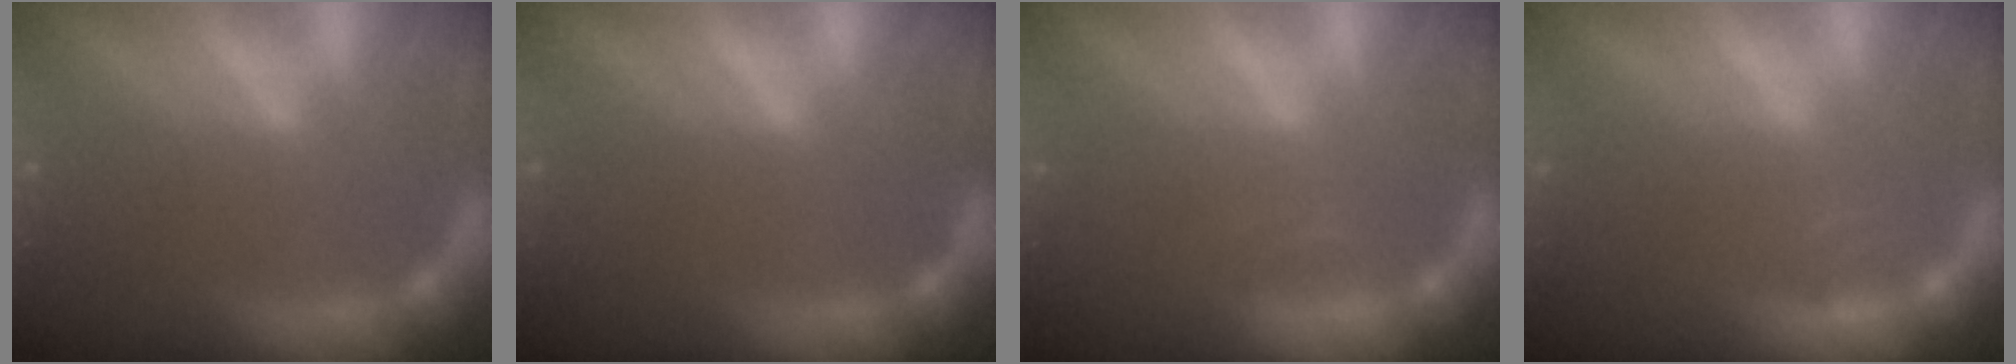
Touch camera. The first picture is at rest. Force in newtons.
{"total": 0.0}
{"total": 0.9}
{"total": 0.9}